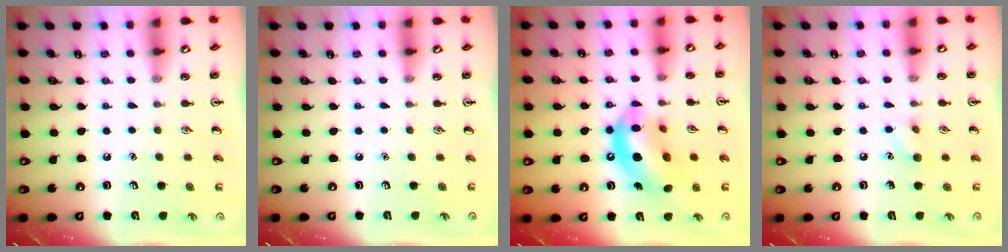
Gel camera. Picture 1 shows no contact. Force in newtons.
{"total": 0.0}
{"total": 14.8, "press": 14.2, "slide": 4.3}
{"total": 6.2, "press": 6.0, "slide": 1.5}